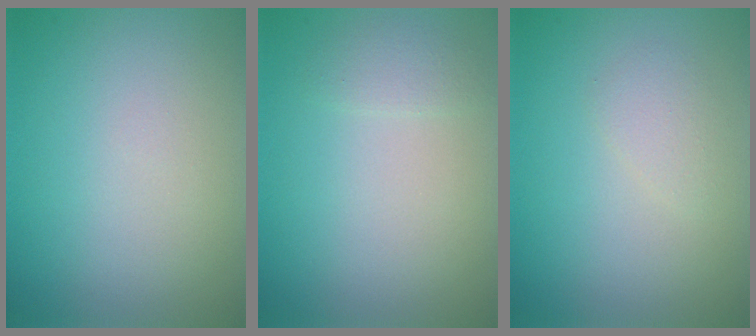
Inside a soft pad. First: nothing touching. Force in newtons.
{"total": 1.1, "press": 1.1, "slide": 0.0}
{"total": 1.1, "press": 1.1, "slide": 0.1}